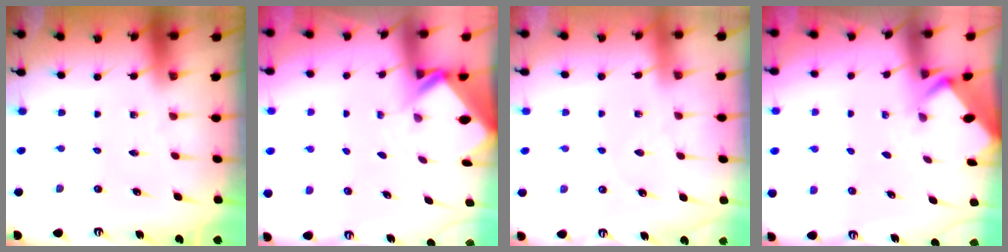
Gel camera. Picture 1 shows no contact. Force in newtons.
{"total": 2.6, "press": 2.6, "slide": 0.1}
{"total": 2.0, "press": 2.0, "slide": 0.2}
{"total": 2.1, "press": 2.1, "slide": 0.0}